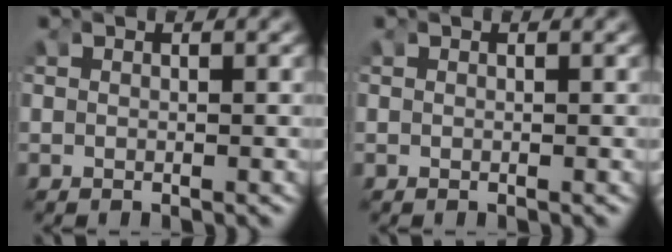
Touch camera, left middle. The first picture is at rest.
{"total": 0.0}